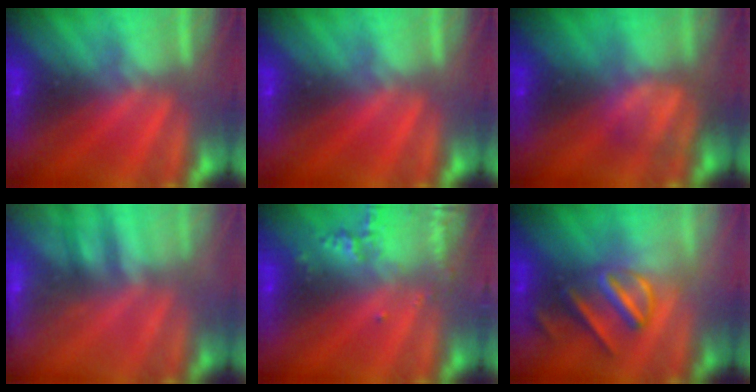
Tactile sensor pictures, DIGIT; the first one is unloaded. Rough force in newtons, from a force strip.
{"total": 0.0}
{"total": 2.4}
{"total": 2.4}
{"total": 2.4}
{"total": 3.0}